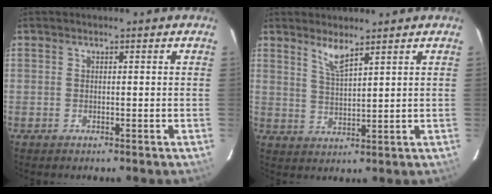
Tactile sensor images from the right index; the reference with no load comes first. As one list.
[{"total": 4.1, "force": [3.1, 0.5, 2.6], "torque": [-0.052, -0.003, 0.063]}]